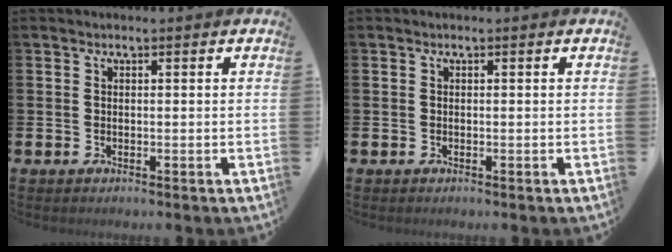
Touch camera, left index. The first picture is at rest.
{"total": 0.0}